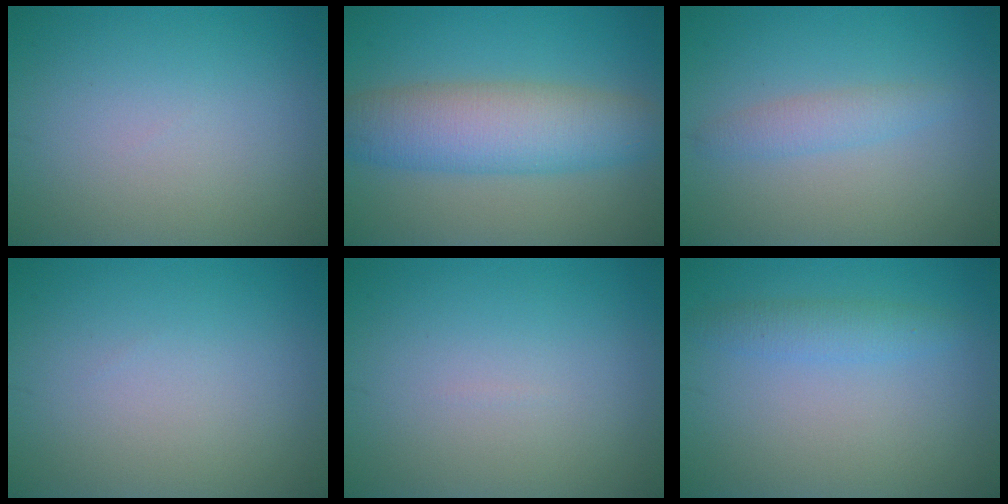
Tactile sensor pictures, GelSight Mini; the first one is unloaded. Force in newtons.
{"total": 7.1, "press": 7.1, "slide": 0.2}
{"total": 1.8, "press": 1.8, "slide": 0.1}
{"total": 0.0}
{"total": 0.0}
{"total": 2.0, "press": 2.0, "slide": 0.1}